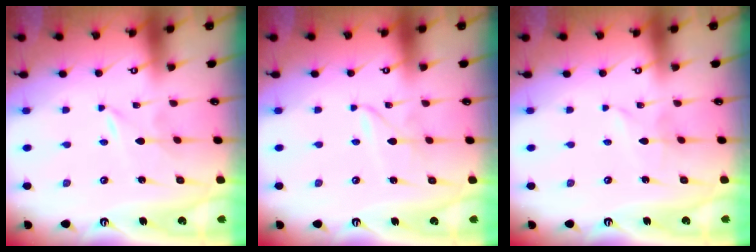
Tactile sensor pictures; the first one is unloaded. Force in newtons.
{"total": 1.9, "press": 1.8, "slide": 0.3}
{"total": 1.9, "press": 1.9, "slide": 0.2}